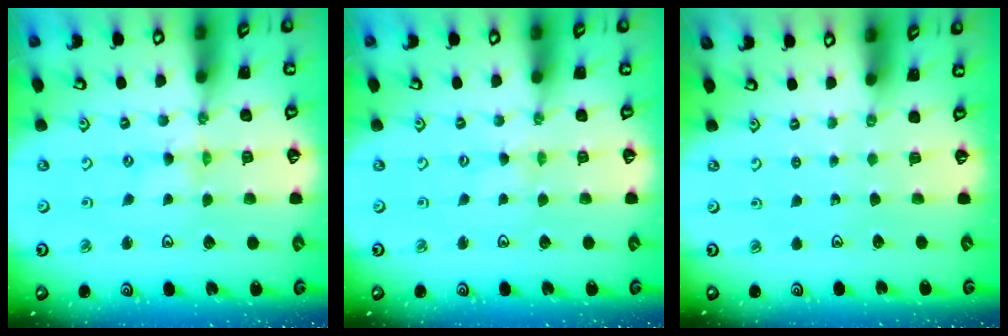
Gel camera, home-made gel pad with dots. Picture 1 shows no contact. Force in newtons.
{"total": 0.0}
{"total": 0.0}